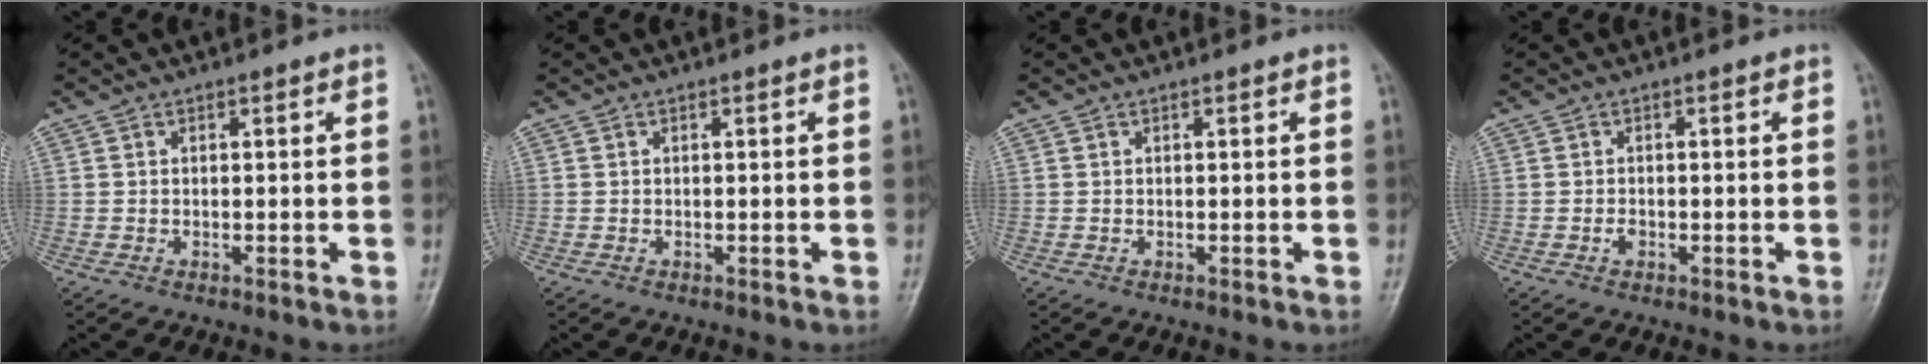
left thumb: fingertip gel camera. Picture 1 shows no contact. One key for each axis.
{"total": 0.0}
{"total": 0.0}
{"total": 1.1, "fx": -0.5, "fy": 0.8, "fz": 0.7, "tx": -0.009, "ty": 0.001, "tz": -0.011}